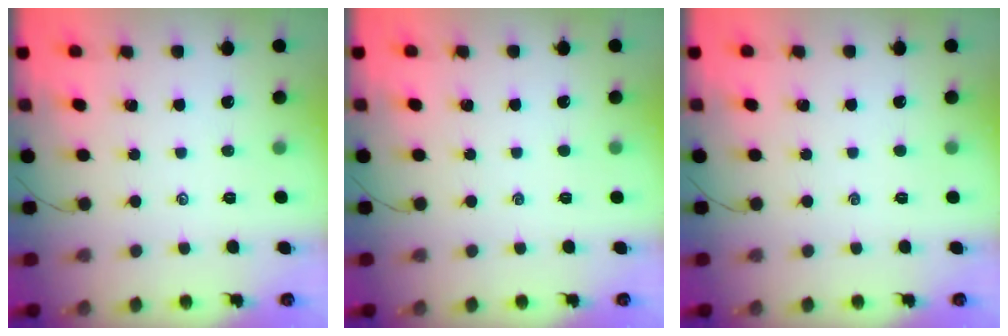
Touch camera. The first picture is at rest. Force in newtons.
{"total": 0.0}
{"total": 0.0}